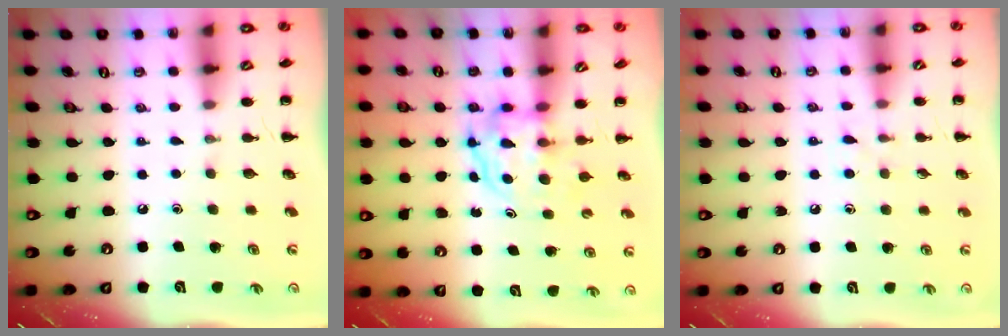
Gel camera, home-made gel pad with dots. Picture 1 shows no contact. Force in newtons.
{"total": 3.8, "press": 3.8, "slide": 0.2}
{"total": 4.8, "press": 4.5, "slide": 1.9}